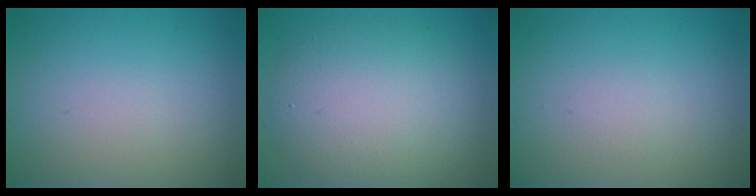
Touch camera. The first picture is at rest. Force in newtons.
{"total": 7.5, "press": 7.5, "slide": 0.6}
{"total": 0.6, "press": 0.6, "slide": 0.1}